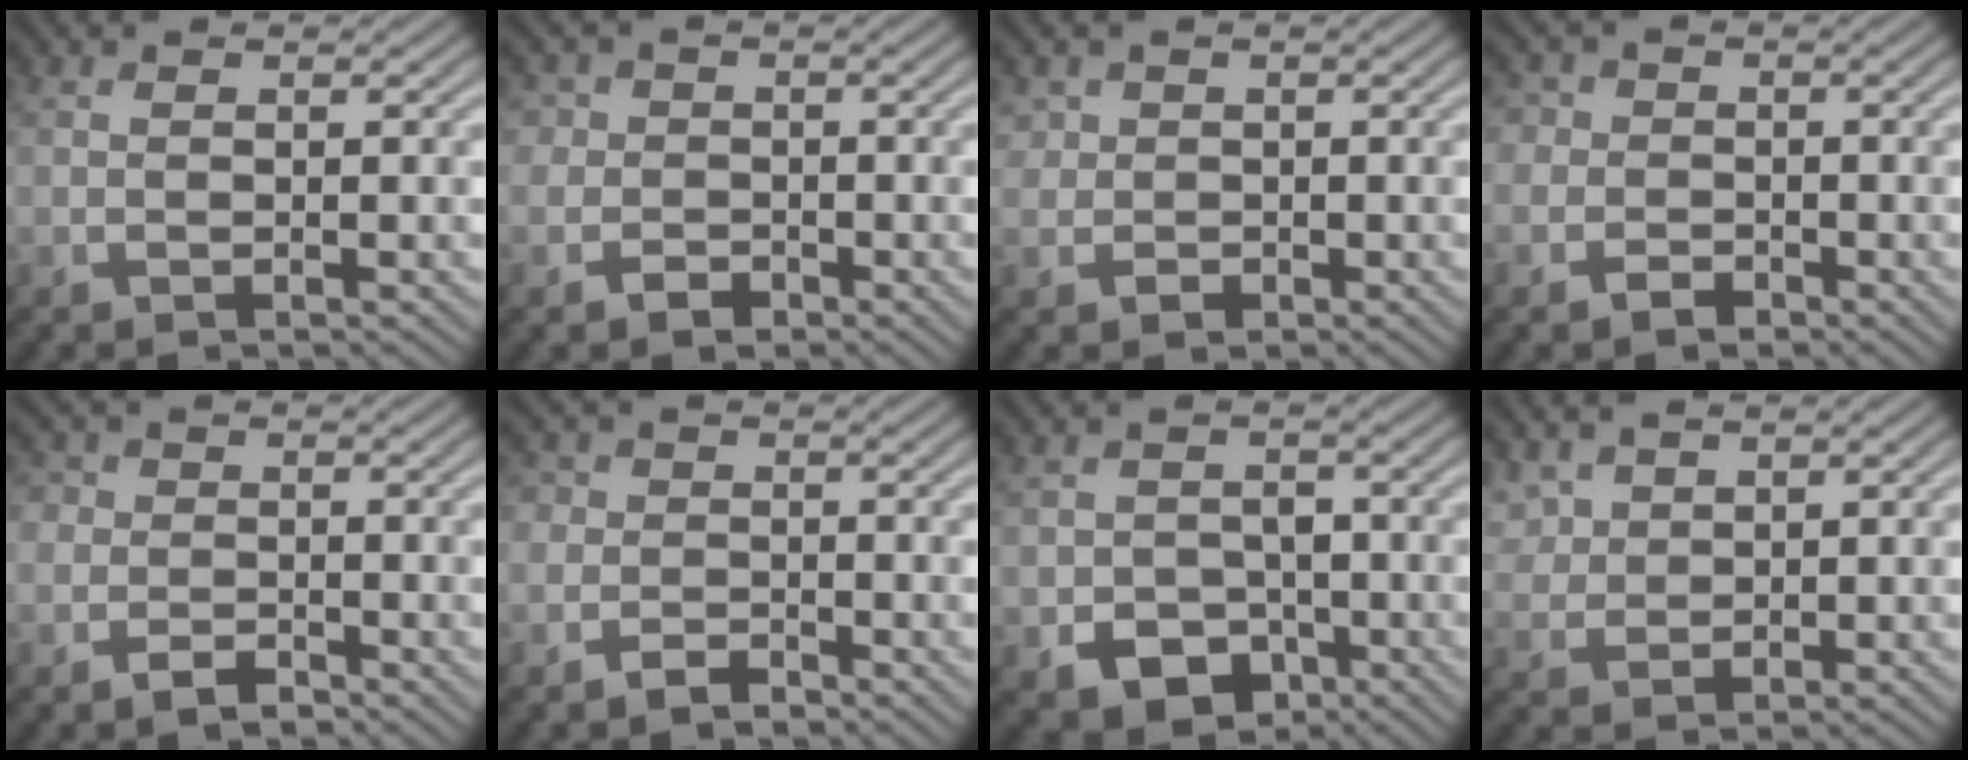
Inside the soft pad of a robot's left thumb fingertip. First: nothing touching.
{"total": 3.7, "force": [-0.8, 3.4, 0.9], "torque": [-0.003, 0.002, -0.042]}
{"total": 3.1, "force": [0.1, 3.0, 0.8], "torque": [-0.024, 0.000, -0.006]}
{"total": 3.1, "force": [-1.1, 2.8, 0.8], "torque": [0.003, 0.001, -0.043]}
{"total": 3.4, "force": [-1.8, 2.6, 1.2], "torque": [-0.011, -0.003, -0.057]}
{"total": 3.0, "force": [-1.7, 2.3, 0.8], "torque": [-0.004, -0.001, -0.054]}
{"total": 6.2, "force": [-3.0, 4.7, 2.8], "torque": [-0.053, -0.019, -0.044]}
{"total": 3.3, "force": [2.0, 2.1, 1.6], "torque": [-0.047, 0.002, 0.046]}